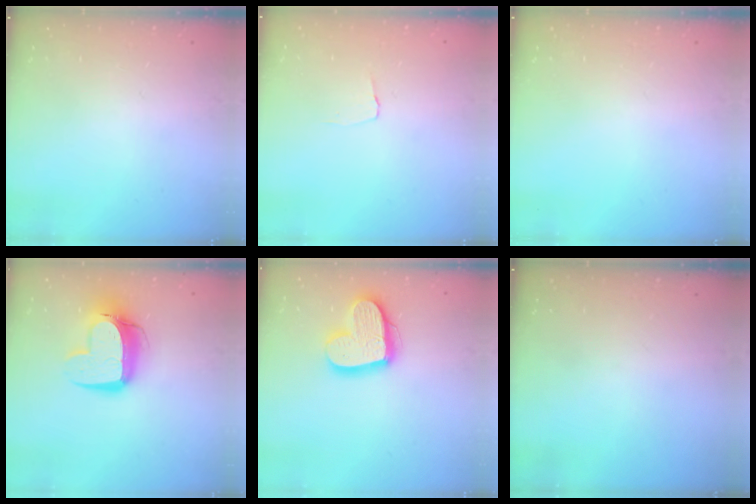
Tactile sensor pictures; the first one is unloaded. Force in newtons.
{"total": 2.9, "press": 2.8, "slide": 0.3}
{"total": 0.0}
{"total": 13.9, "press": 13.8, "slide": 1.4}
{"total": 15.6, "press": 15.5, "slide": 1.4}
{"total": 0.0}